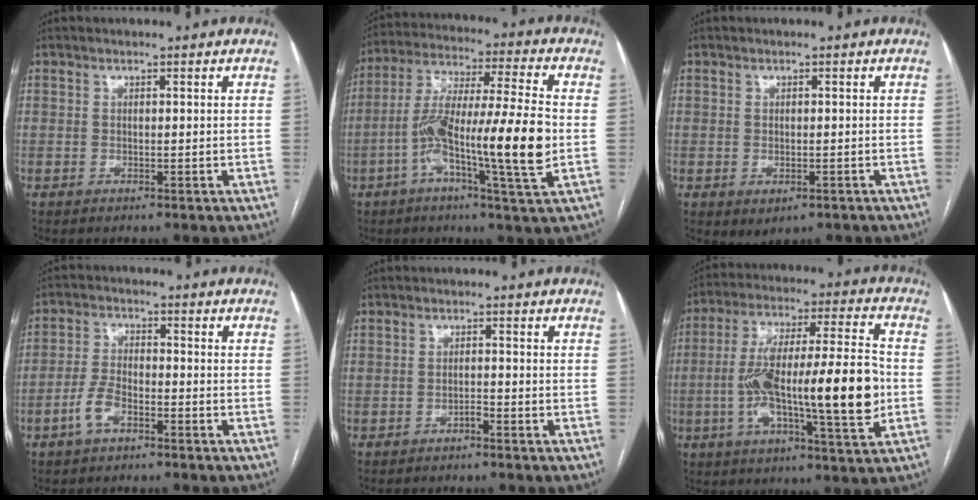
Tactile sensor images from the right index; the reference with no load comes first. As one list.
[{"total": 16.9, "force": [-3.7, 0.6, 16.4], "torque": [-0.305, 0.005, -0.070]}, {"total": 2.8, "force": [-1.3, 1.7, 1.8], "torque": [-0.027, -0.004, -0.002]}, {"total": 4.9, "force": [-2.6, 2.2, 3.5], "torque": [-0.082, 0.008, -0.050]}, {"total": 1.1, "force": [-0.9, 0.1, 0.6], "torque": [-0.010, 0.002, -0.016]}, {"total": 20.8, "force": [-2.8, 3.1, 20.3], "torque": [-0.341, 0.017, -0.040]}]